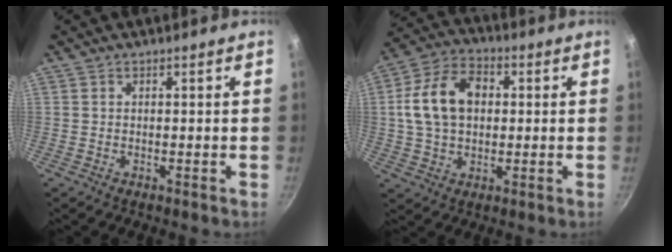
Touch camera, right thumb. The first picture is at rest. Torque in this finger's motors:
{"motor_torque": [0.95, 2.82, 1.58, 0.00, 0.23]}